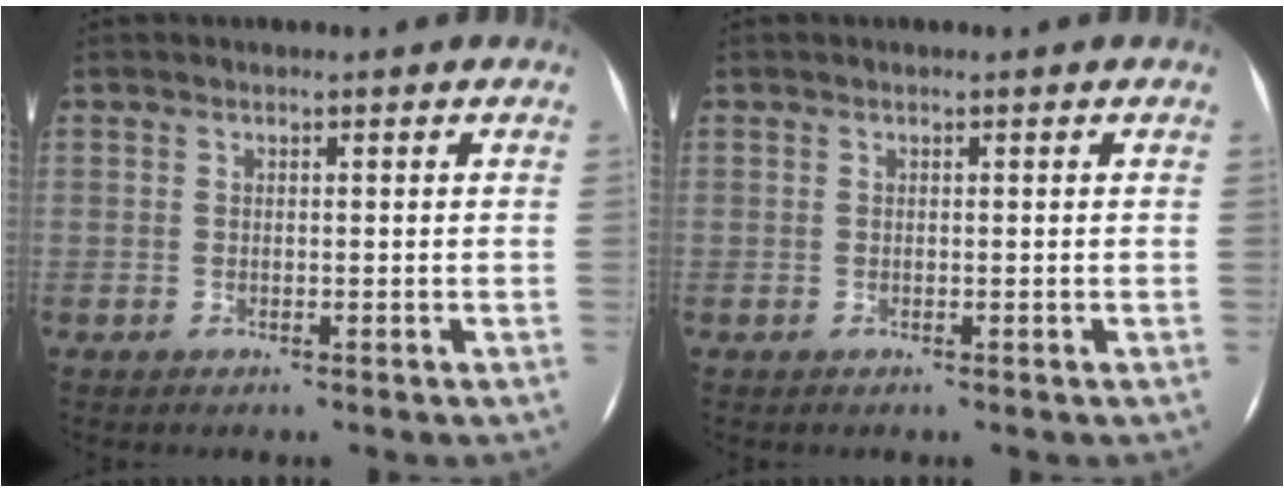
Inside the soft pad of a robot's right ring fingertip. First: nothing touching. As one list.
[{"total": 0.0}]